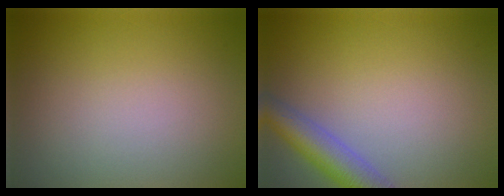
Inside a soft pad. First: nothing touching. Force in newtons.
{"total": 4.3, "press": 4.2, "slide": 0.2}